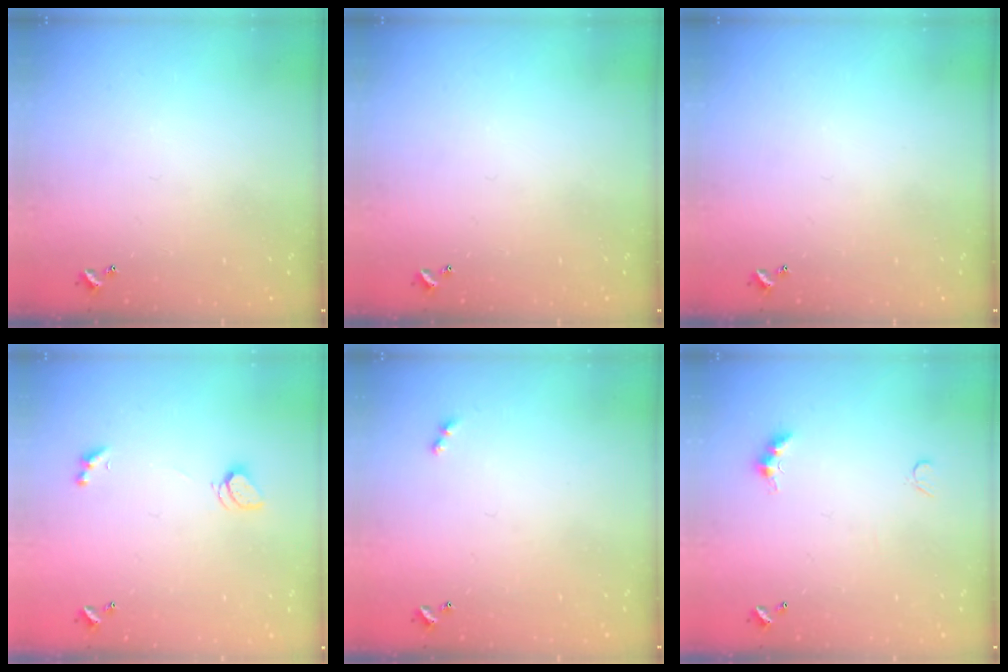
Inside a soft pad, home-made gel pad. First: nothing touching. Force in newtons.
{"total": 0.0}
{"total": 0.0}
{"total": 2.2, "press": 2.1, "slide": 0.5}
{"total": 2.5, "press": 2.4, "slide": 0.5}
{"total": 3.8, "press": 3.8, "slide": 0.7}